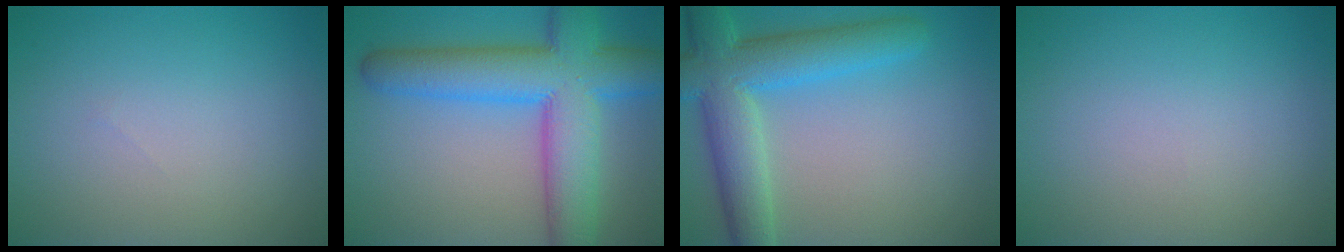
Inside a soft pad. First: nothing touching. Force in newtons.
{"total": 10.9, "press": 10.9, "slide": 0.2}
{"total": 7.8, "press": 7.8, "slide": 0.3}
{"total": 0.0}